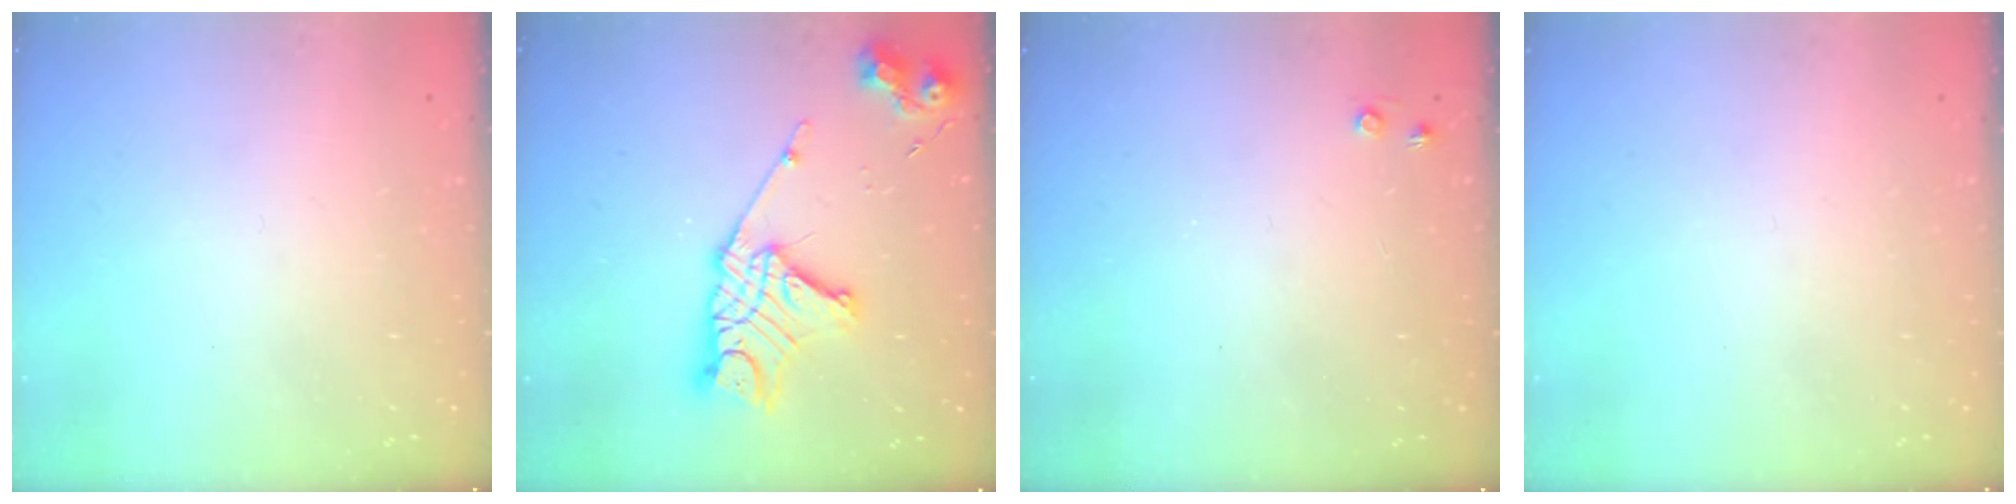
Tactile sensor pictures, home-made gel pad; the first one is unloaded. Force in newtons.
{"total": 16.5, "press": 16.5, "slide": 1.5}
{"total": 3.4, "press": 3.4, "slide": 0.5}
{"total": 0.0}